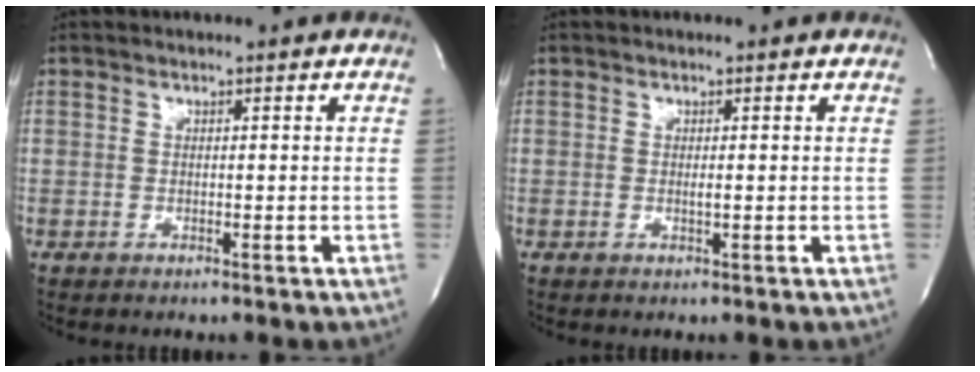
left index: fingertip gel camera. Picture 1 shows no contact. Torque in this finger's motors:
{"motor_torque": [0.05, 0.00, -0.01, 0.01]}